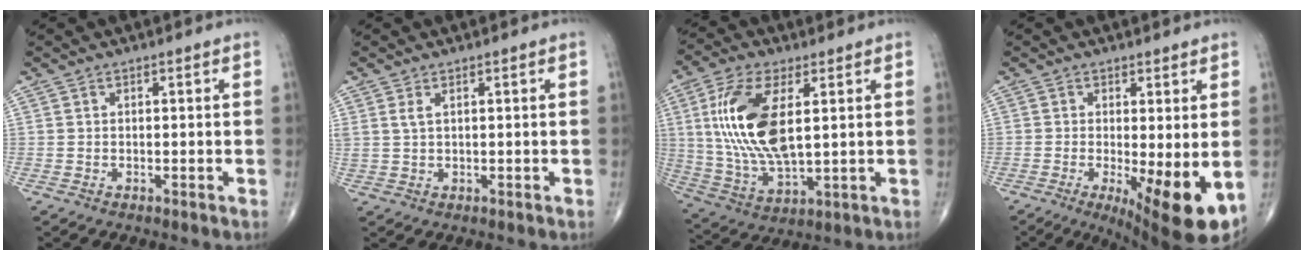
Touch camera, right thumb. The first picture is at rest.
{"total": 1.8, "force": [0.9, 0.7, 1.4], "torque": [-0.038, 0.006, 0.025]}
{"total": 16.7, "force": [3.4, 7.4, 14.6], "torque": [-0.305, -0.014, 0.074]}
{"total": 11.1, "force": [-2.6, 2.9, 10.4], "torque": [-0.151, -0.027, -0.031]}